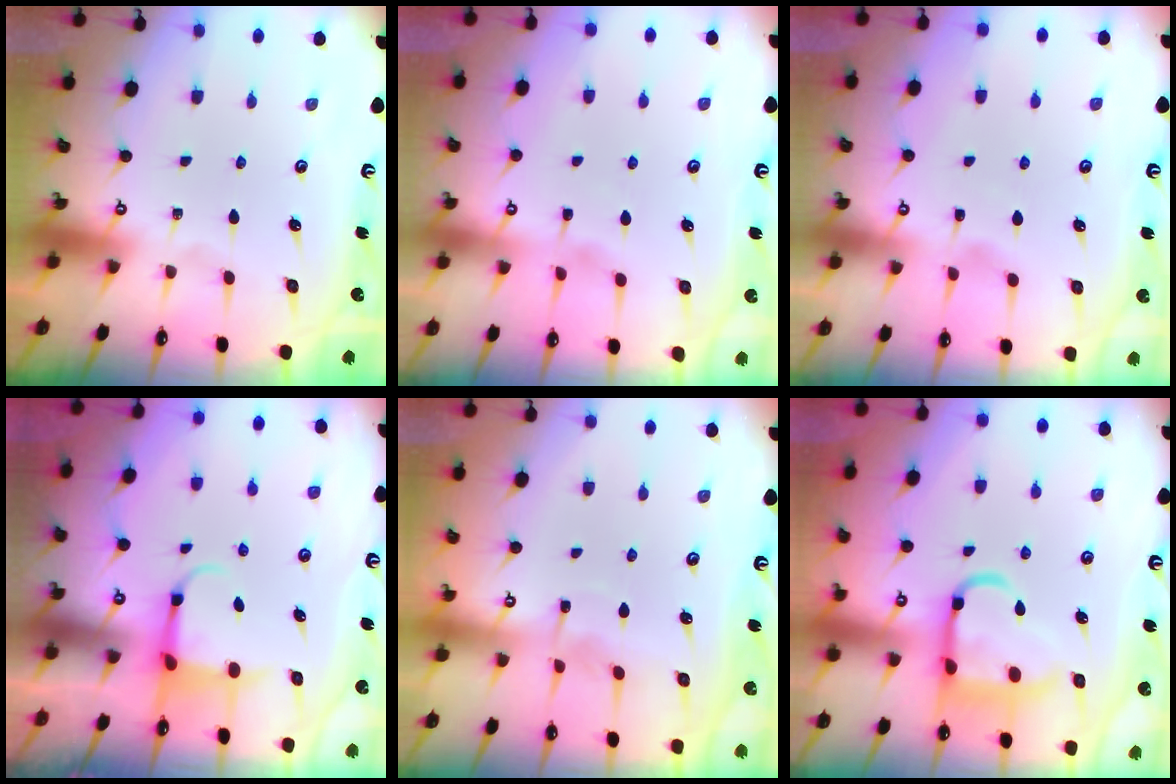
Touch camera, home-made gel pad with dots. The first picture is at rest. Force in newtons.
{"total": 1.6, "press": 1.5, "slide": 0.4}
{"total": 2.1, "press": 2.1, "slide": 0.3}
{"total": 3.8, "press": 3.7, "slide": 0.9}
{"total": 3.7, "press": 3.7, "slide": 0.4}
{"total": 13.3, "press": 13.2, "slide": 1.6}